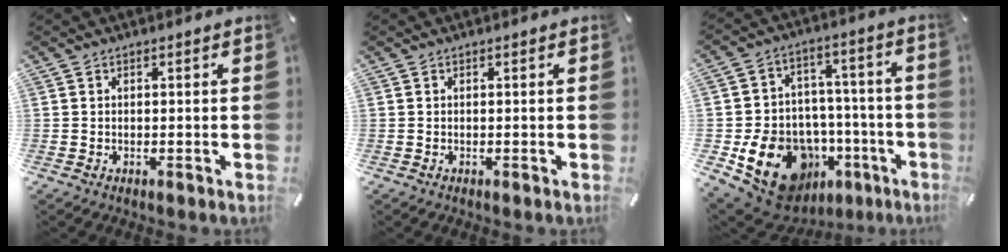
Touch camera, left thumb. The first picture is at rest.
{"total": 0.0}
{"total": 18.7, "force": [-7.5, 14.1, 9.8], "torque": [-0.140, 0.034, -0.107]}